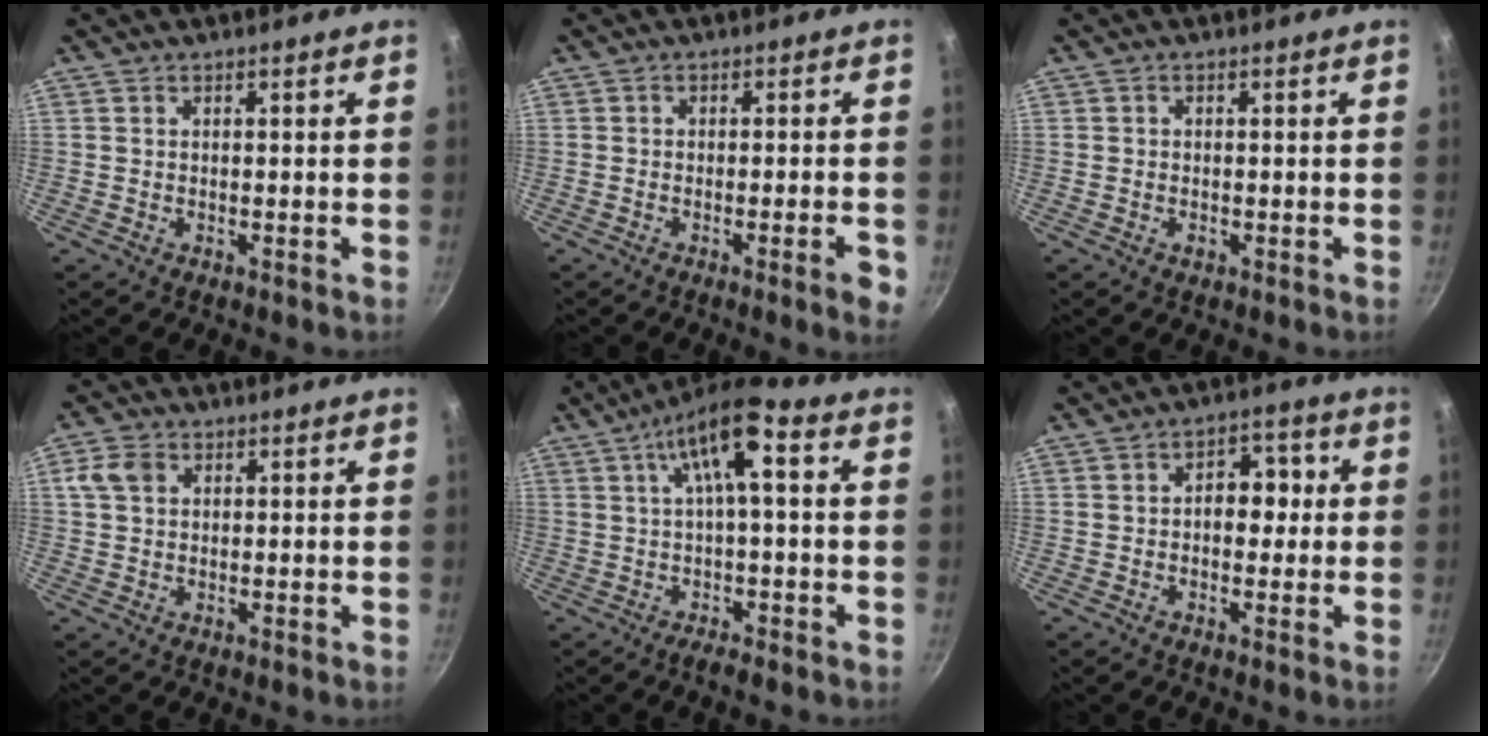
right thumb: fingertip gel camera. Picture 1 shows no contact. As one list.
[{"total": 4.1, "force": [-1.7, 0.6, 3.7], "torque": [-0.045, 0.005, -0.023]}, {"total": 1.1, "force": [-0.5, 0.8, 0.7], "torque": [-0.010, 0.002, -0.008]}, {"total": 4.5, "force": [1.3, 3.5, 2.6], "torque": [-0.041, 0.006, 0.021]}, {"total": 10.5, "force": [0.6, 2.1, 10.3], "torque": [-0.183, 0.030, 0.005]}, {"total": 6.4, "force": [0.3, 4.5, 4.5], "torque": [-0.018, 0.015, -0.004]}]